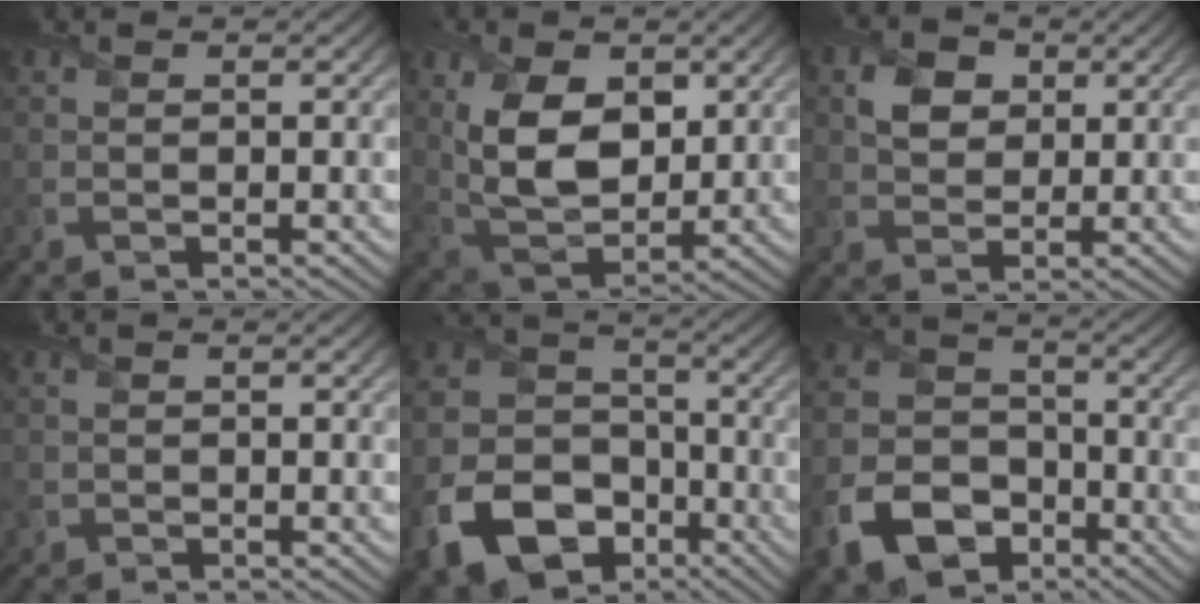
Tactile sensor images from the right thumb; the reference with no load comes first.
{"total": 10.0, "force": [2.7, 6.2, 7.3], "torque": [-0.167, -0.004, 0.055]}
{"total": 4.3, "force": [1.4, 3.3, 2.4], "torque": [-0.056, 0.004, 0.020]}
{"total": 1.0, "force": [-0.4, 0.9, 0.0], "torque": [0.005, -0.004, -0.013]}
{"total": 14.7, "force": [-7.3, 10.2, 7.7], "torque": [-0.189, -0.046, -0.136]}
{"total": 11.3, "force": [-5.7, 7.8, 5.9], "torque": [-0.146, -0.026, -0.120]}